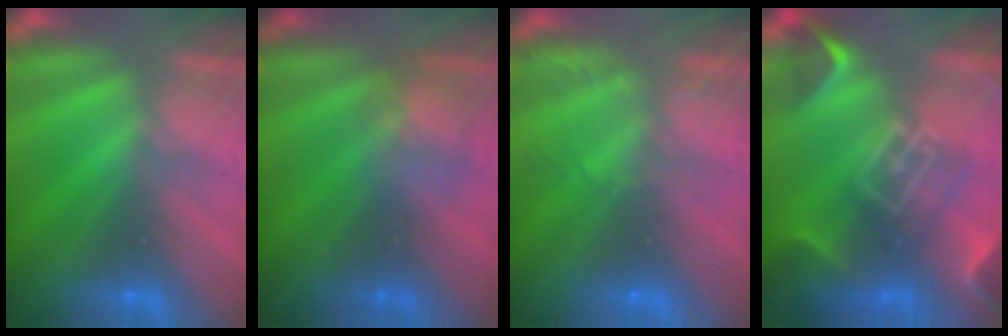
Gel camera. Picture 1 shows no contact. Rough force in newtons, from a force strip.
{"total": 2.3}
{"total": 2.1}
{"total": 9.1}